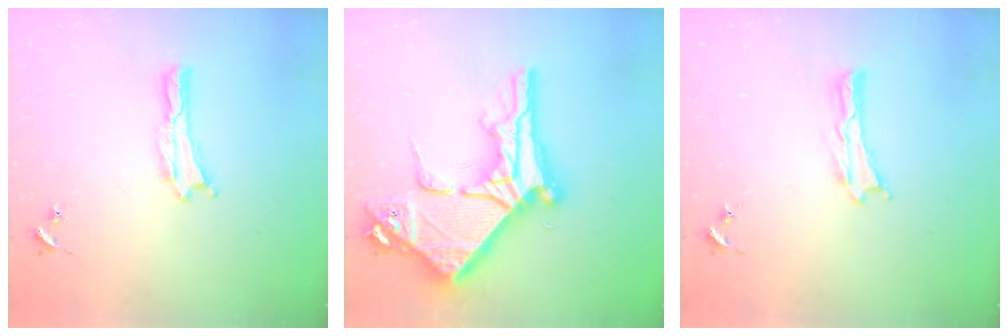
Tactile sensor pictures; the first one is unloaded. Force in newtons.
{"total": 13.6, "press": 13.6, "slide": 1.4}
{"total": 0.0}